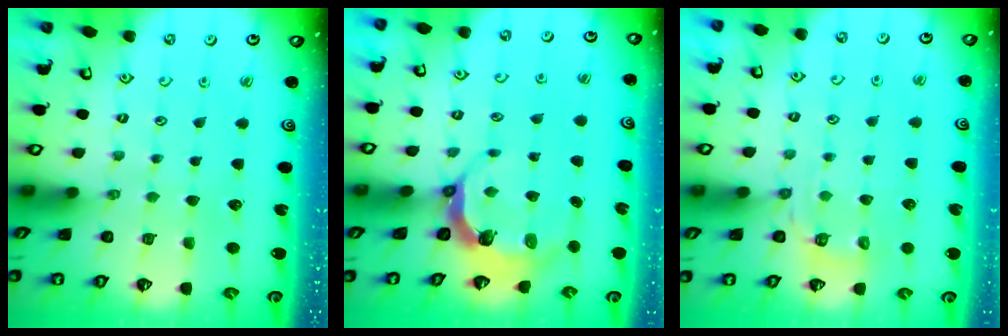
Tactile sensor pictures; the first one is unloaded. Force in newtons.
{"total": 5.8, "press": 4.4, "slide": 3.7}
{"total": 5.6, "press": 5.3, "slide": 2.0}